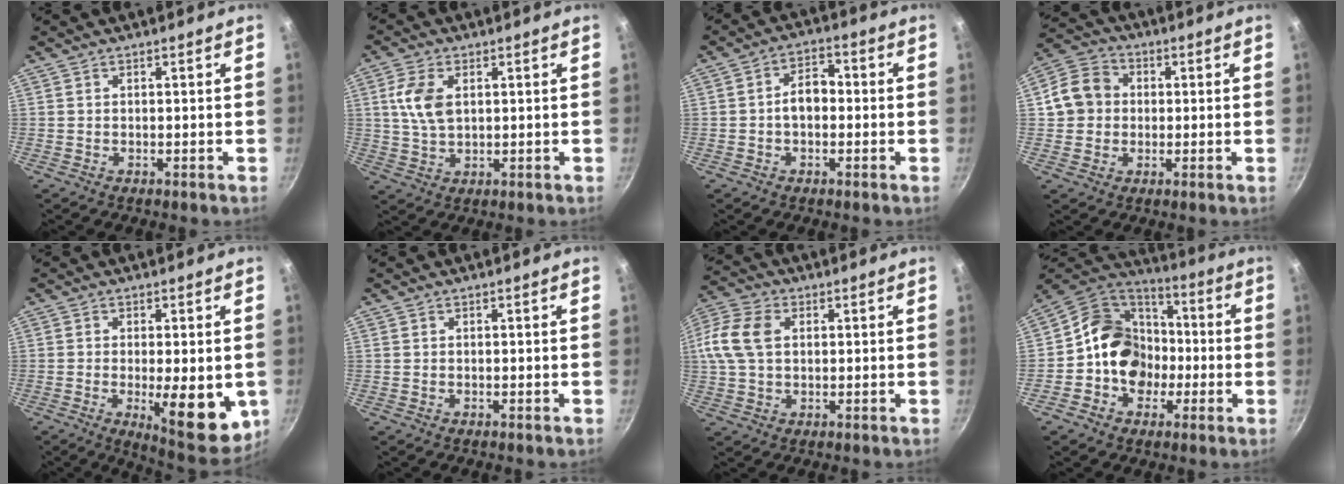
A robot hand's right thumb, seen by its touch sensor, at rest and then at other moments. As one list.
[{"total": 7.0, "force": [1.5, 4.1, 5.5], "torque": [-0.106, -0.001, 0.028]}, {"total": 5.7, "force": [-0.6, 3.9, 4.1], "torque": [-0.036, 0.024, -0.017]}, {"total": 8.8, "force": [0.6, 7.9, 4.0], "torque": [-0.041, 0.016, -0.007]}, {"total": 12.8, "force": [-2.3, 4.5, 11.7], "torque": [-0.134, -0.011, -0.019]}, {"total": 0.0}, {"total": 14.4, "force": [2.6, 10.3, 9.8], "torque": [-0.222, 0.031, 0.039]}, {"total": 15.8, "force": [-1.9, 13.5, 7.9], "torque": [-0.088, 0.043, -0.047]}]